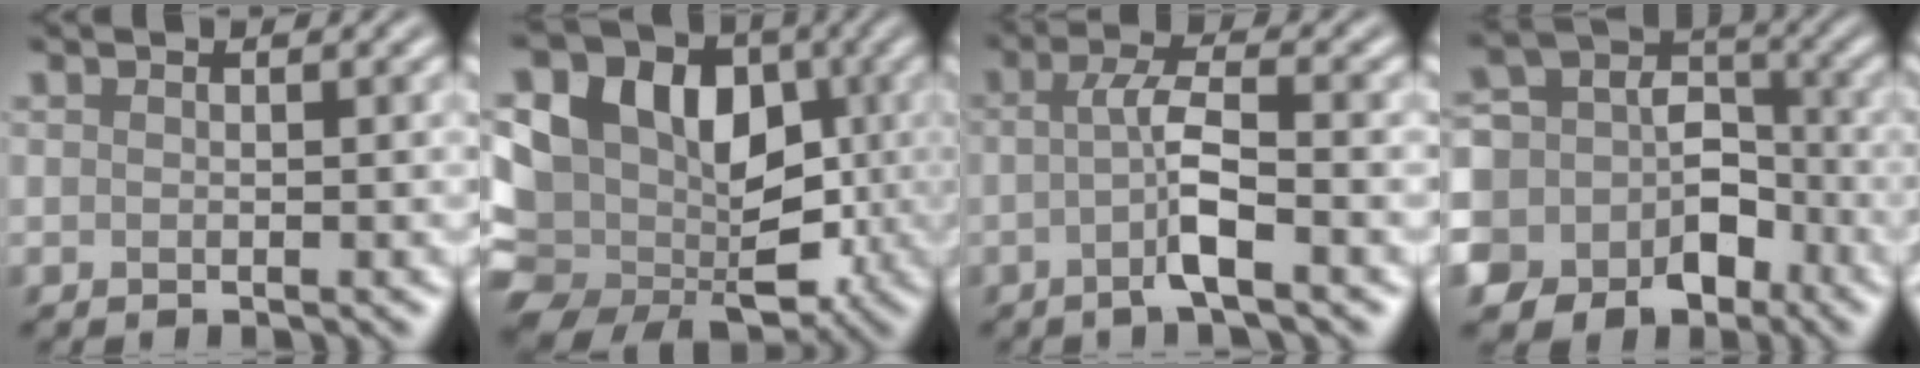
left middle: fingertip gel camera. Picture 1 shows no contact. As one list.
[{"total": 16.7, "force": [-0.1, 13.6, 9.6], "torque": [-0.164, 0.022, -0.004]}, {"total": 4.0, "force": [-1.0, 0.6, 3.8], "torque": [-0.070, 0.006, -0.029]}, {"total": 13.9, "force": [-6.5, 11.7, 3.7], "torque": [-0.093, -0.015, -0.108]}]